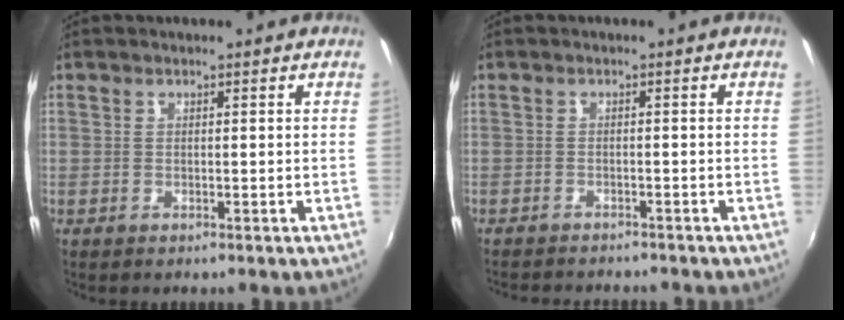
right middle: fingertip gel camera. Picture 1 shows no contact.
{"total": 5.4, "force": [-5.0, 0.9, 1.7], "torque": [-0.045, -0.013, -0.074]}